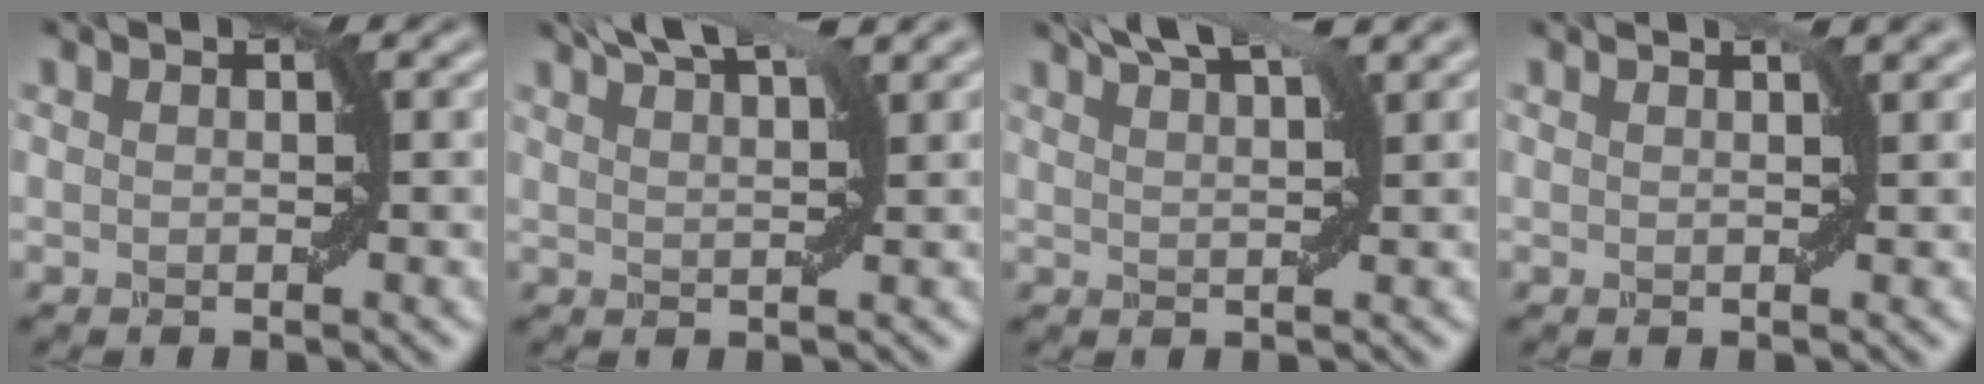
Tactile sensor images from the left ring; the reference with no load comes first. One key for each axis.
{"total": 5.7, "fx": 4.1, "fy": 1.4, "fz": 3.7, "tx": -0.045, "ty": 0.027, "tz": 0.038}
{"total": 5.8, "fx": 4.1, "fy": 1.4, "fz": 3.8, "tx": -0.049, "ty": 0.028, "tz": 0.040}
{"total": 1.9, "fx": 1.2, "fy": 0.6, "fz": 1.4, "tx": -0.015, "ty": 0.008, "tz": 0.007}